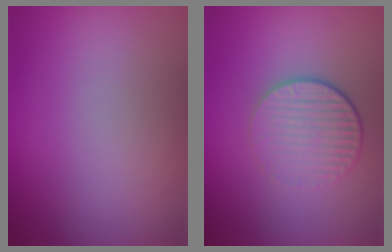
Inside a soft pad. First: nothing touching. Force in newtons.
{"total": 4.2, "press": 2.8, "slide": 3.0}